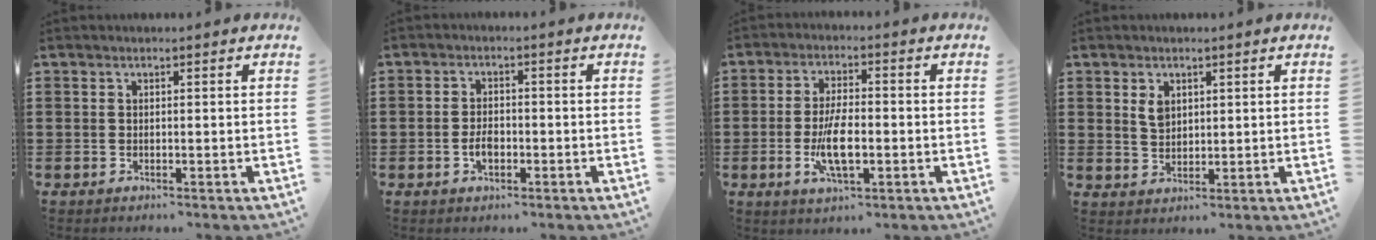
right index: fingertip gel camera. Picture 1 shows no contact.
{"total": 2.8, "force": [-0.9, 1.5, 2.2], "torque": [-0.044, 0.000, -0.015]}
{"total": 7.6, "force": [-1.7, 2.7, 6.9], "torque": [-0.150, -0.013, -0.034]}
{"total": 2.7, "force": [1.4, 1.7, 1.6], "torque": [-0.038, 0.003, 0.026]}